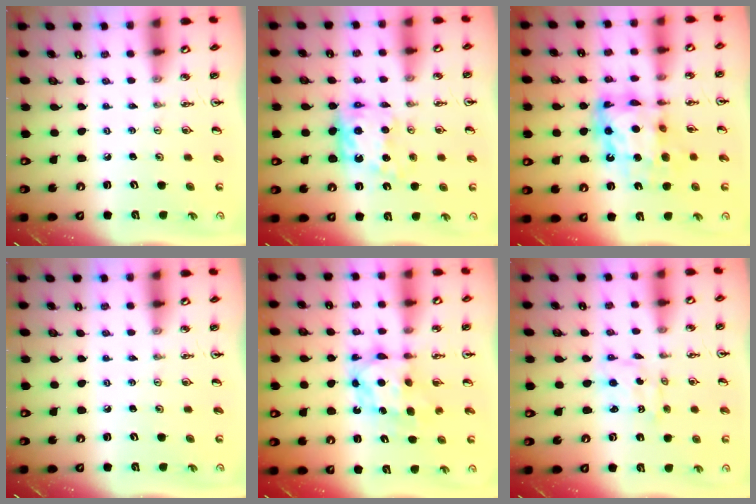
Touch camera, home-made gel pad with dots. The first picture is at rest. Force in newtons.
{"total": 10.6, "press": 10.6, "slide": 0.4}
{"total": 14.0, "press": 13.9, "slide": 1.6}
{"total": 0.0}
{"total": 7.1, "press": 7.0, "slide": 0.5}
{"total": 1.4, "press": 1.4, "slide": 0.2}